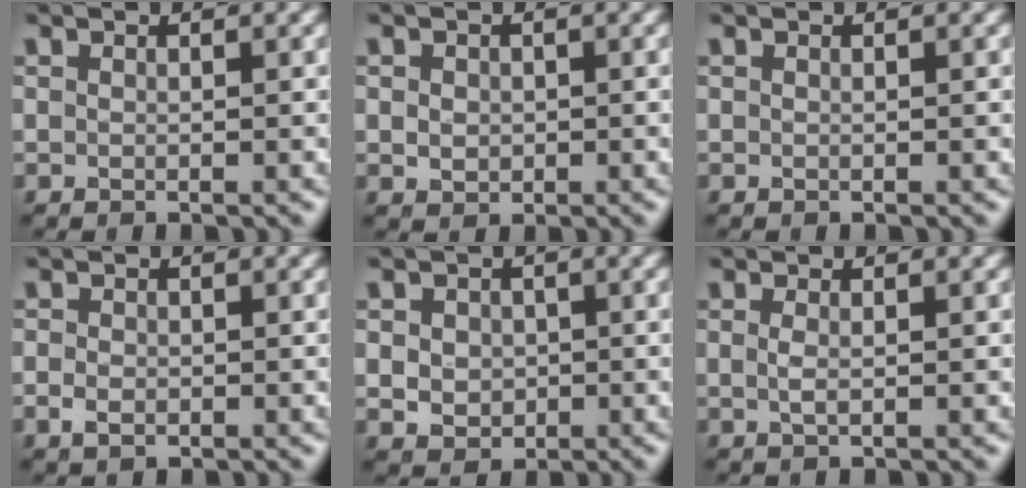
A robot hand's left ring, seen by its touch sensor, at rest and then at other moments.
{"total": 1.5, "force": [0.0, 1.3, 0.7], "torque": [-0.012, -0.003, 0.001]}
{"total": 0.0}
{"total": 1.6, "force": [-0.6, 1.2, 1.0], "torque": [-0.019, -0.003, -0.012]}
{"total": 3.0, "force": [-0.1, 2.6, 1.5], "torque": [-0.023, -0.001, -0.006]}
{"total": 0.9, "force": [0.0, 0.3, 0.9], "torque": [-0.021, -0.001, 0.000]}